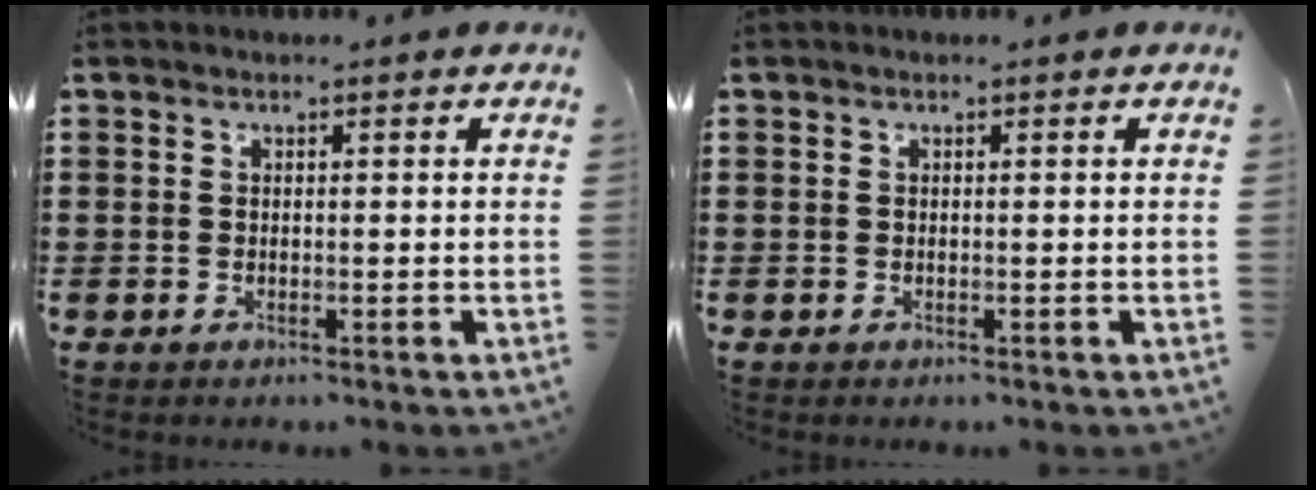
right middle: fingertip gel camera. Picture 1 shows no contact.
{"total": 0.0}